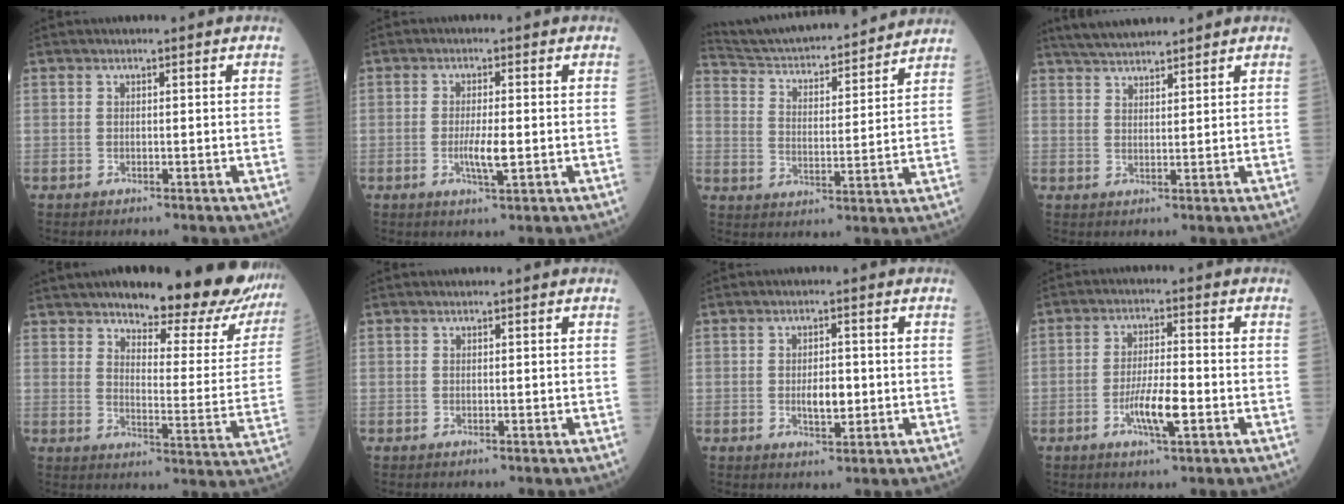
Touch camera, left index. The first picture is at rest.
{"total": 3.5, "force": [-0.7, 0.5, 3.4], "torque": [-0.062, -0.006, -0.011]}
{"total": 20.4, "force": [19.1, 2.2, 6.7], "torque": [-0.102, 0.002, 0.277]}
{"total": 6.6, "force": [6.1, 0.8, 2.5], "torque": [-0.040, 0.028, 0.108]}
{"total": 19.5, "force": [17.1, 3.7, 8.7], "torque": [-0.098, -0.058, 0.205]}
{"total": 0.0}
{"total": 3.4, "force": [-0.5, 1.5, 3.0], "torque": [-0.046, -0.003, -0.004]}
{"total": 5.9, "force": [-2.3, 0.8, 5.4], "torque": [-0.100, -0.006, -0.042]}